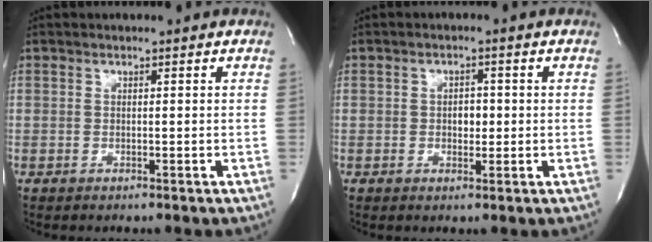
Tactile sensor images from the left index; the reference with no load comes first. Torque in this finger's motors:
{"motor_torque": [-0.24, 0.17, -0.05, 0.00]}